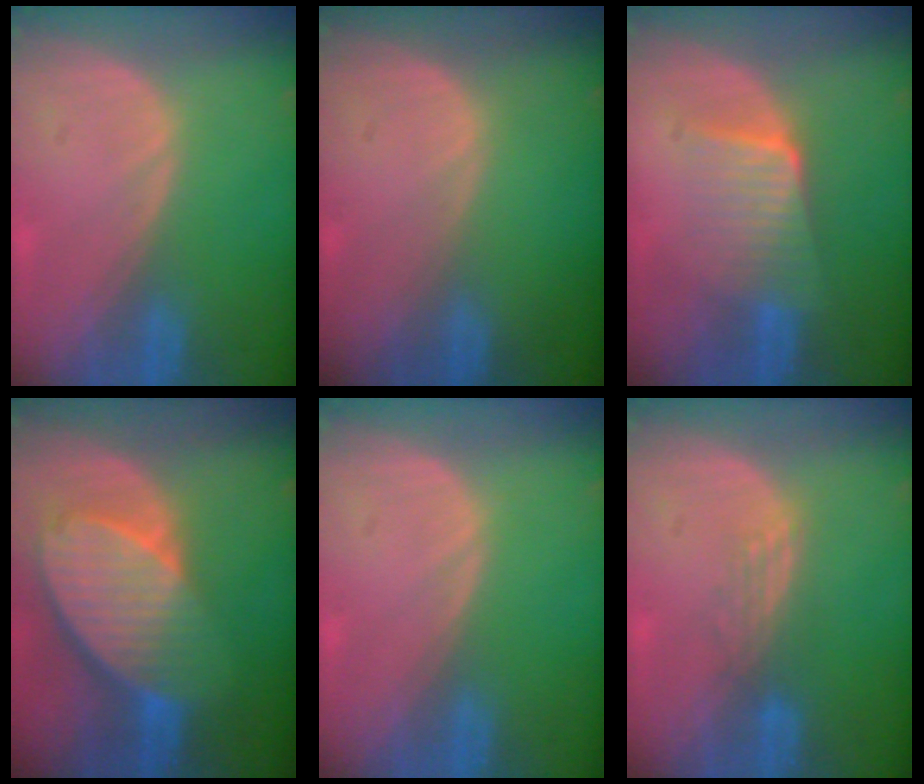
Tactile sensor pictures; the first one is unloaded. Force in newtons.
{"total": 0.0}
{"total": 6.8, "press": 6.0, "slide": 3.2}
{"total": 10.3, "press": 8.9, "slide": 5.2}
{"total": 0.0}
{"total": 2.9, "press": 2.4, "slide": 1.6}